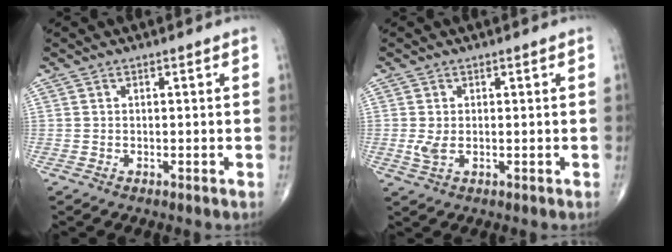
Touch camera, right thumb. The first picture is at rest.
{"total": 2.4, "force": [0.1, 1.4, 1.9], "torque": [-0.048, -0.004, 0.005]}